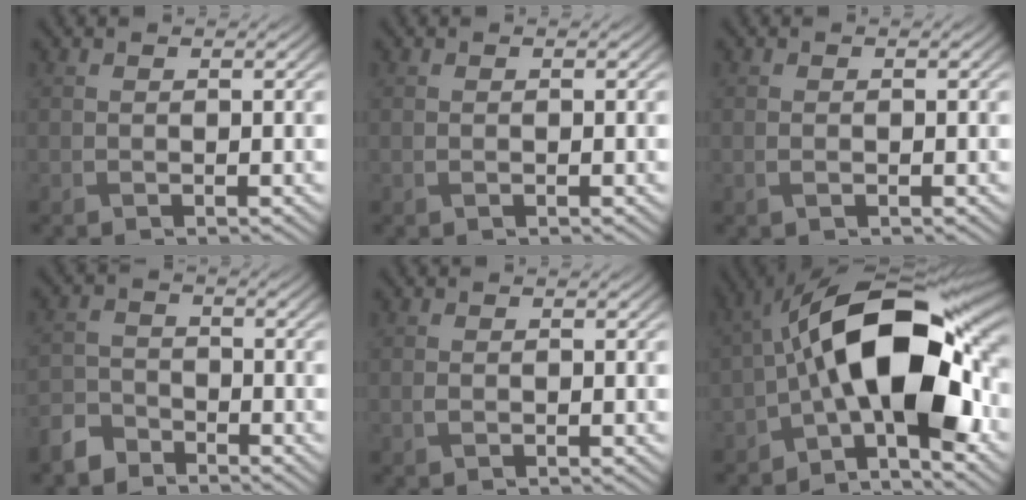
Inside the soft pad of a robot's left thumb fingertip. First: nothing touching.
{"total": 0.0}
{"total": 0.7, "force": [-0.2, 0.3, 0.6], "torque": [-0.013, -0.003, -0.001]}
{"total": 4.3, "force": [-3.6, 2.1, 1.2], "torque": [-0.027, -0.005, -0.086]}
{"total": 0.7, "force": [-0.1, 0.4, 0.6], "torque": [-0.013, -0.002, -0.001]}
{"total": 16.5, "force": [-2.2, 7.2, 14.7], "torque": [-0.229, 0.026, -0.054]}